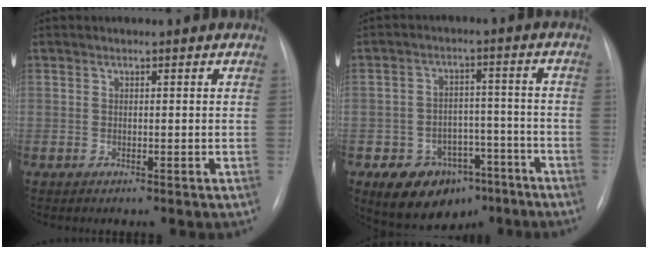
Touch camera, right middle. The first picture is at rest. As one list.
[{"total": 10.6, "force": [-6.5, 7.2, 4.3], "torque": [-0.059, 0.027, -0.089]}]